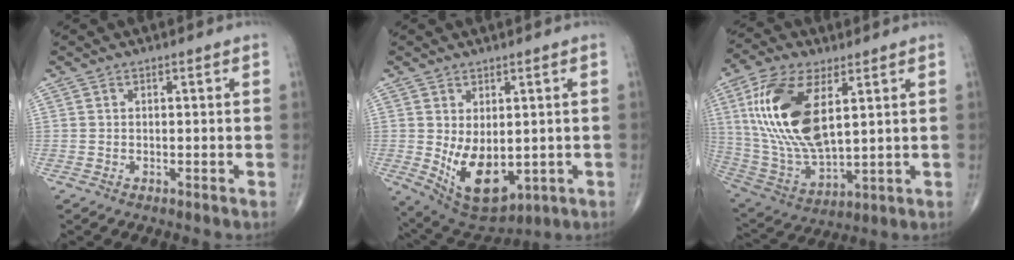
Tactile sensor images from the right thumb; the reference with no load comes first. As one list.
[{"total": 11.4, "force": [-1.1, 6.6, 9.3], "torque": [-0.138, -0.013, 0.012]}, {"total": 20.3, "force": [5.8, 9.6, 16.9], "torque": [-0.345, -0.023, 0.115]}]